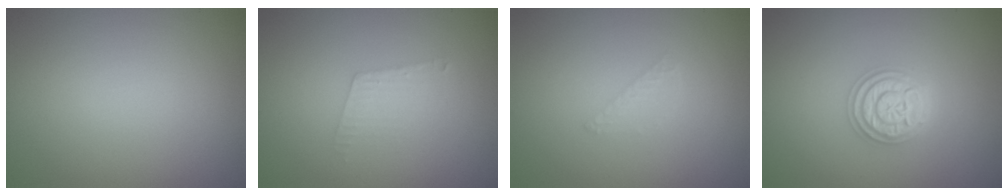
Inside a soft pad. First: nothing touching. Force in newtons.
{"total": 1.7, "press": 1.7, "slide": 0.0}
{"total": 0.8, "press": 0.8, "slide": 0.0}
{"total": 3.6, "press": 3.6, "slide": 0.4}